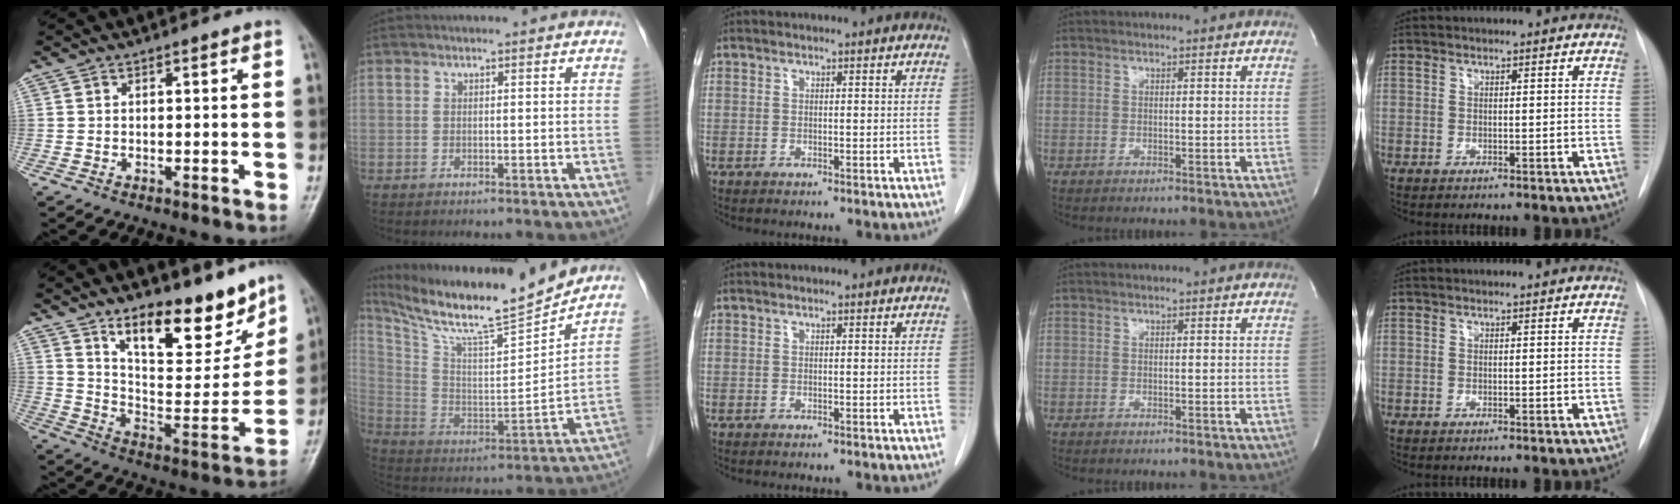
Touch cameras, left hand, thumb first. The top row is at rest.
{"thumb": {"total": 18.2, "force": [12.8, 7.1, 10.8], "torque": [-0.112, -0.088, 0.210]}, "index": {"total": 19.5, "force": [17.6, -0.6, 8.4], "torque": [-0.161, -0.028, 0.296]}}